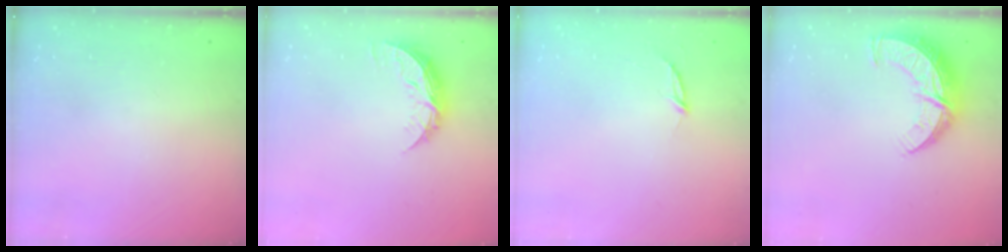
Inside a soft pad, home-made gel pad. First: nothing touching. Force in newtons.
{"total": 8.2, "press": 8.2, "slide": 0.5}
{"total": 2.8, "press": 2.8, "slide": 0.3}
{"total": 10.6, "press": 10.6, "slide": 0.9}